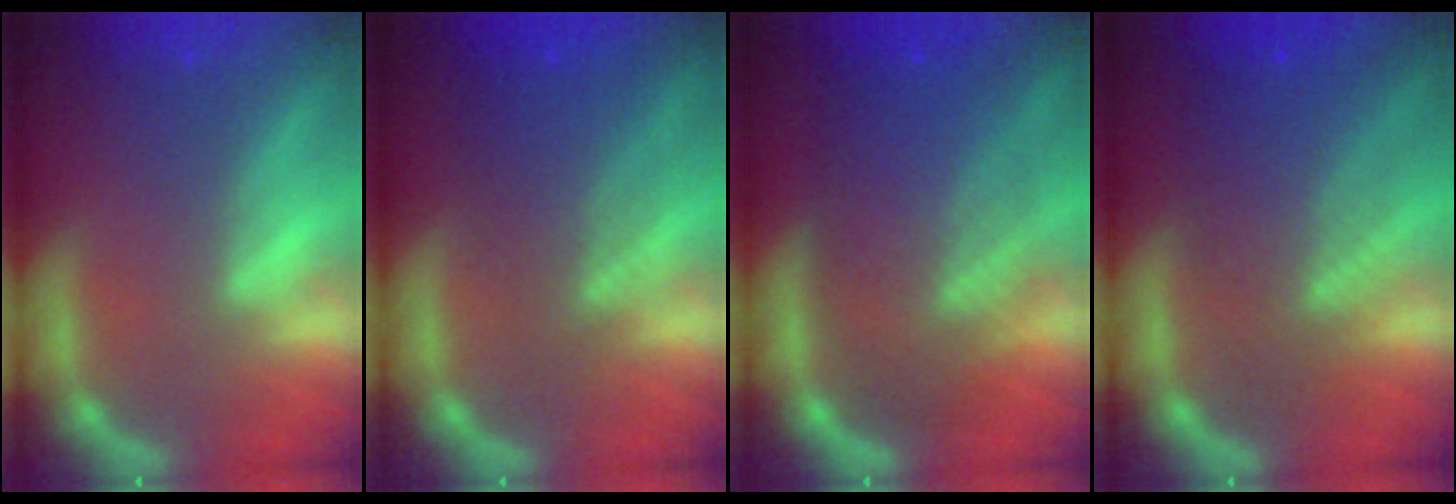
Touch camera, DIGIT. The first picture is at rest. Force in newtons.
{"total": 5.5}
{"total": 10.0}
{"total": 7.6}